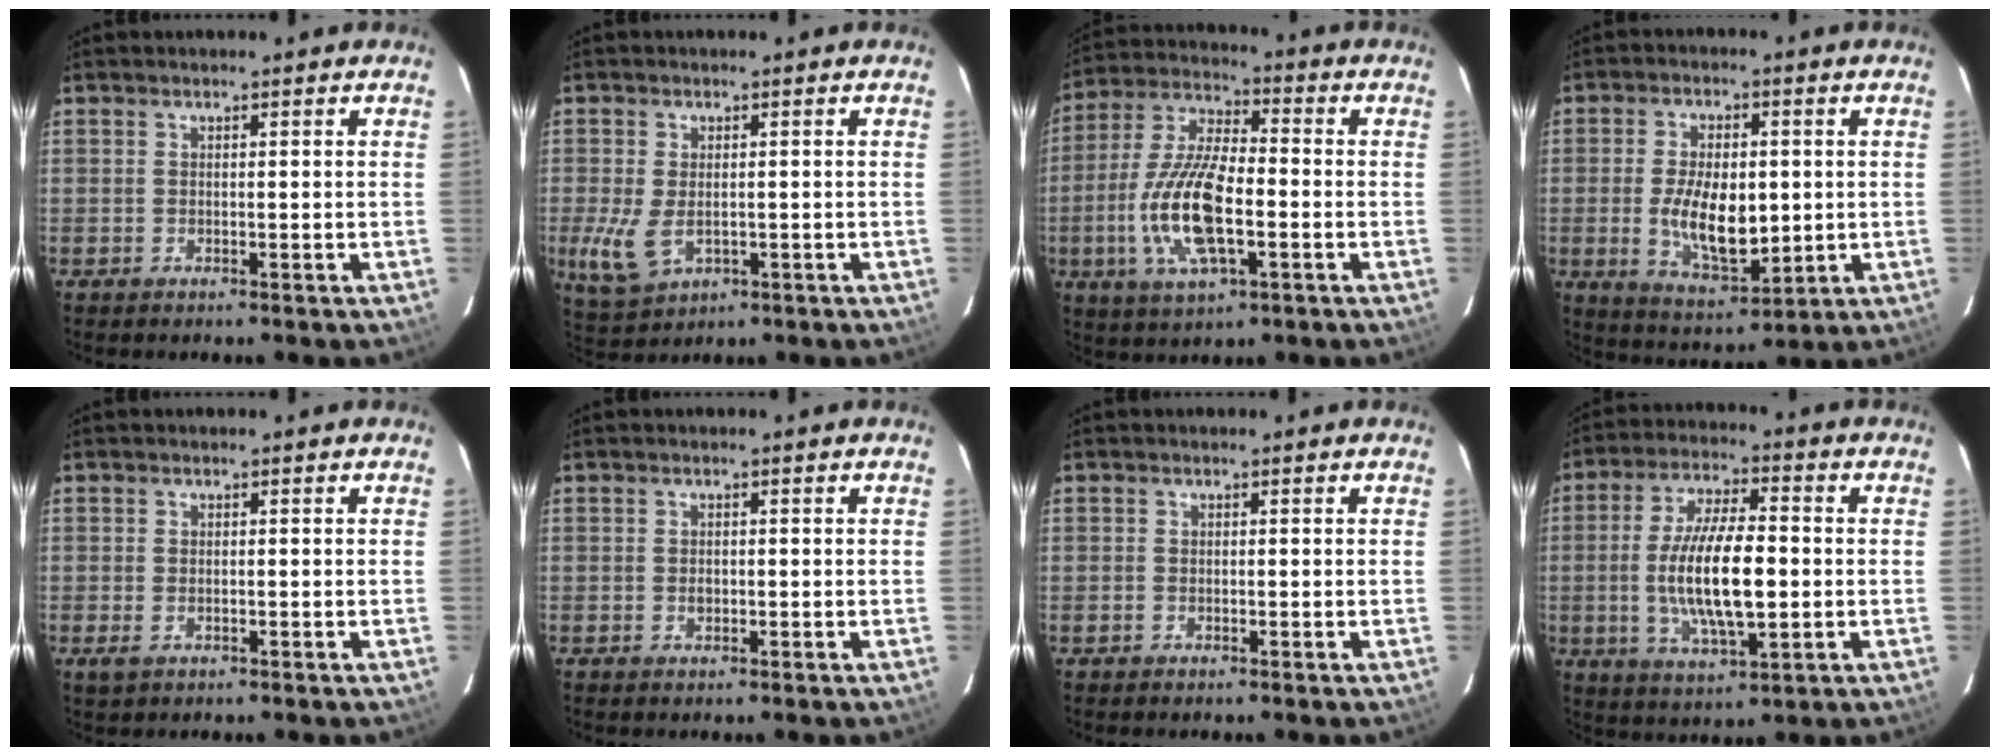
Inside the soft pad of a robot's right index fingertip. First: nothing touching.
{"total": 6.9, "force": [-1.3, 4.1, 5.5], "torque": [-0.125, -0.015, -0.017]}
{"total": 15.5, "force": [-3.7, 5.8, 13.9], "torque": [-0.293, -0.004, -0.073]}
{"total": 11.4, "force": [-0.7, 5.7, 9.8], "torque": [-0.190, -0.011, -0.002]}
{"total": 1.9, "force": [-0.9, 1.2, 1.2], "torque": [-0.025, -0.004, -0.014]}
{"total": 1.0, "force": [-0.3, 0.8, 0.5], "torque": [-0.007, 0.001, -0.004]}
{"total": 0.8, "force": [-0.4, 0.6, -0.1], "torque": [0.000, 0.003, -0.007]}
{"total": 13.9, "force": [-1.3, 4.6, 13.1], "torque": [-0.251, -0.005, -0.020]}